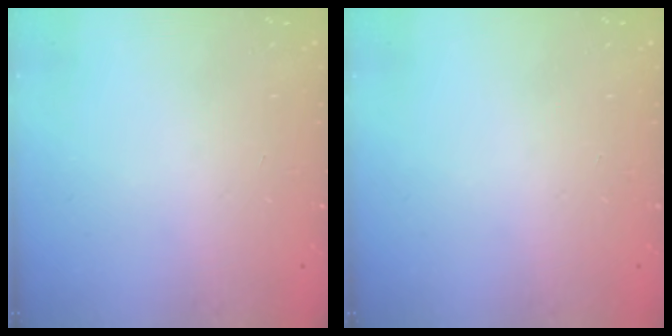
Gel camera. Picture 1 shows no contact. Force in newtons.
{"total": 0.0}